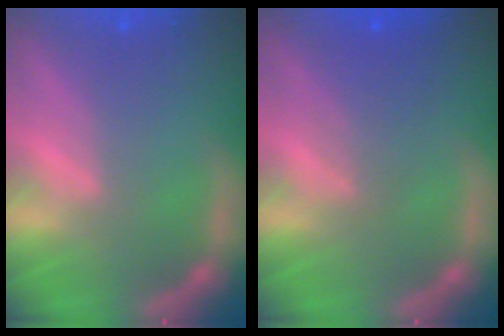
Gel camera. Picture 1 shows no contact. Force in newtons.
{"total": 3.0}